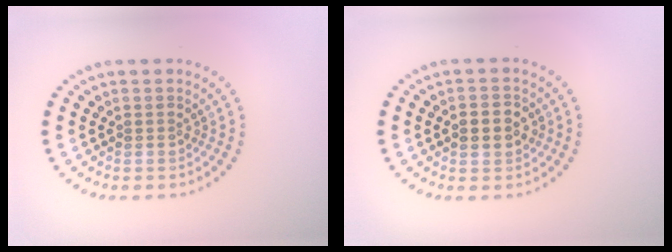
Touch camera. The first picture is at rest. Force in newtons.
{"total": 2.3, "press": 2.3, "slide": 0.2}